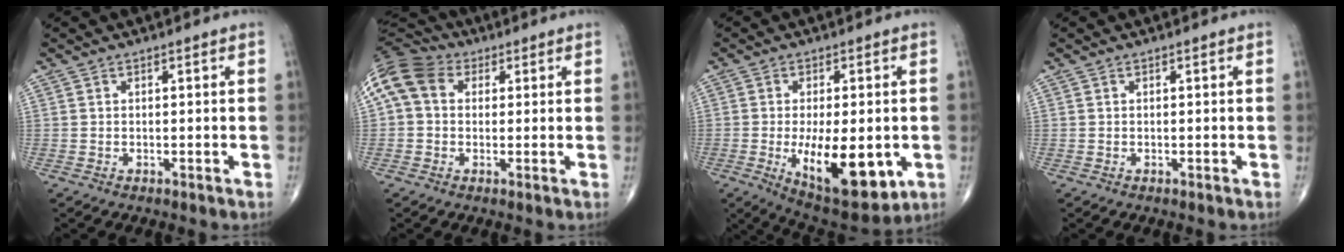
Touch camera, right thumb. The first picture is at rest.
{"total": 11.7, "force": [2.8, 9.0, 6.9], "torque": [-0.137, 0.034, 0.040]}
{"total": 16.2, "force": [-3.6, 6.9, 14.3], "torque": [-0.209, -0.022, -0.036]}
{"total": 0.0}